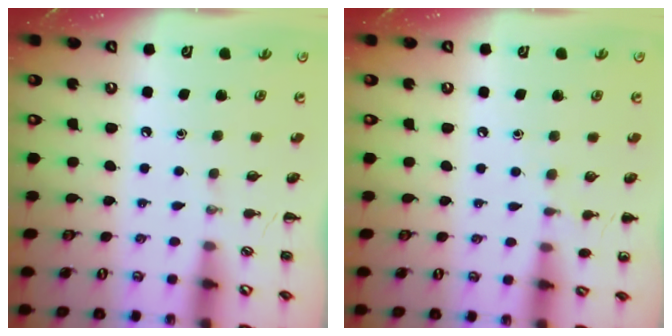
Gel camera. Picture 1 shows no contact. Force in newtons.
{"total": 4.3, "press": 4.1, "slide": 1.4}